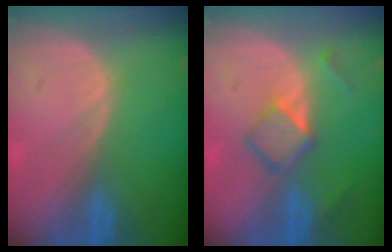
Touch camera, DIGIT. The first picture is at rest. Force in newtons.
{"total": 4.8, "press": 4.6, "slide": 1.6}